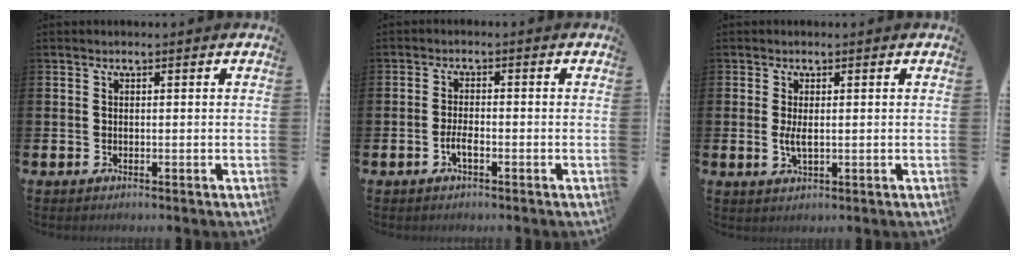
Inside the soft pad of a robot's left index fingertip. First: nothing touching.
{"total": 2.0, "force": [-0.9, 0.6, 1.7], "torque": [-0.027, 0.001, -0.019]}
{"total": 2.3, "force": [0.2, 0.8, 2.1], "torque": [-0.037, 0.000, 0.001]}